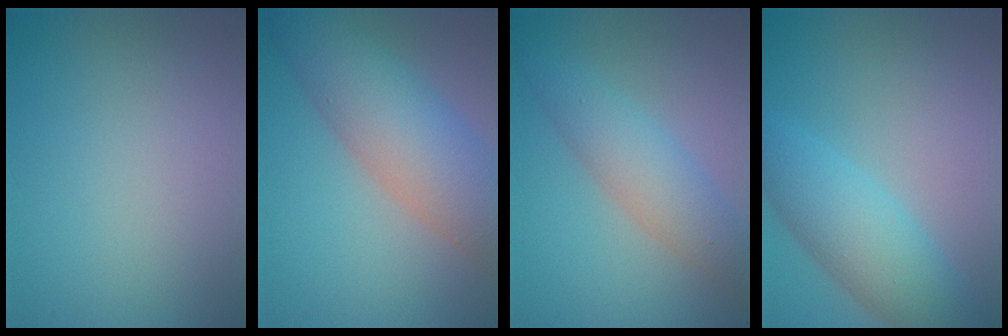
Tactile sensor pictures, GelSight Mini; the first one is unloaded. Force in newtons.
{"total": 8.6, "press": 8.6, "slide": 0.3}
{"total": 4.6, "press": 4.6, "slide": 0.1}
{"total": 6.1, "press": 6.1, "slide": 0.2}